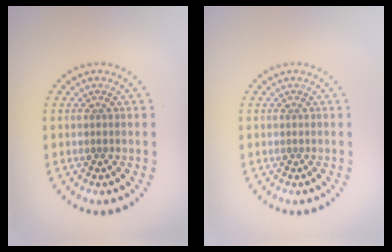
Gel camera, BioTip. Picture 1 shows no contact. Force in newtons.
{"total": 0.0}